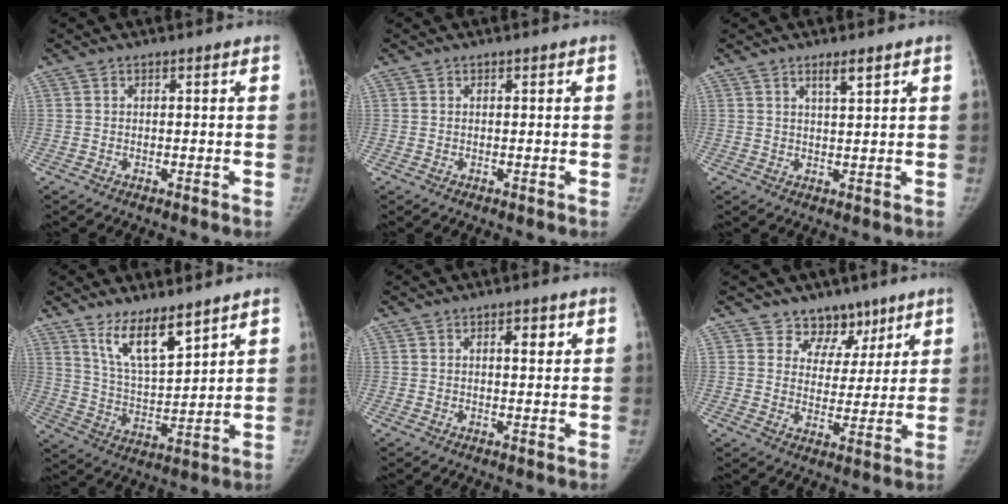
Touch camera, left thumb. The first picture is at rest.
{"total": 0.0}
{"total": 2.8, "force": [1.9, 0.4, 2.1], "torque": [-0.035, -0.013, 0.035]}
{"total": 10.1, "force": [7.3, 2.6, 6.5], "torque": [-0.104, -0.058, 0.148]}
{"total": 2.7, "force": [1.1, 1.2, 2.1], "torque": [-0.022, -0.002, 0.014]}
{"total": 8.0, "force": [5.6, 5.6, 1.1], "torque": [0.031, -0.034, 0.091]}